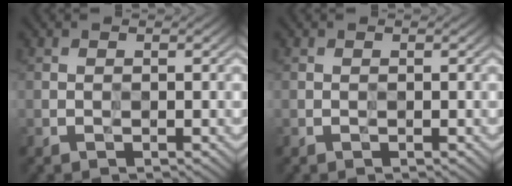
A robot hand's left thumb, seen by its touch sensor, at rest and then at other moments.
{"total": 0.0}